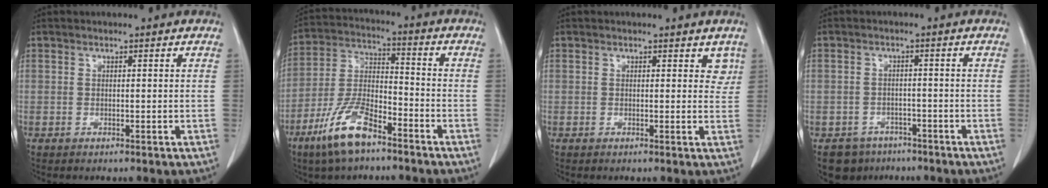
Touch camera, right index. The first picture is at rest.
{"total": 11.6, "force": [-7.6, 3.4, 8.1], "torque": [-0.174, -0.010, -0.147]}
{"total": 2.3, "force": [1.5, 1.5, 0.9], "torque": [0.009, -0.003, 0.011]}
{"total": 5.0, "force": [-3.5, 3.5, 0.2], "torque": [0.004, 0.009, -0.048]}